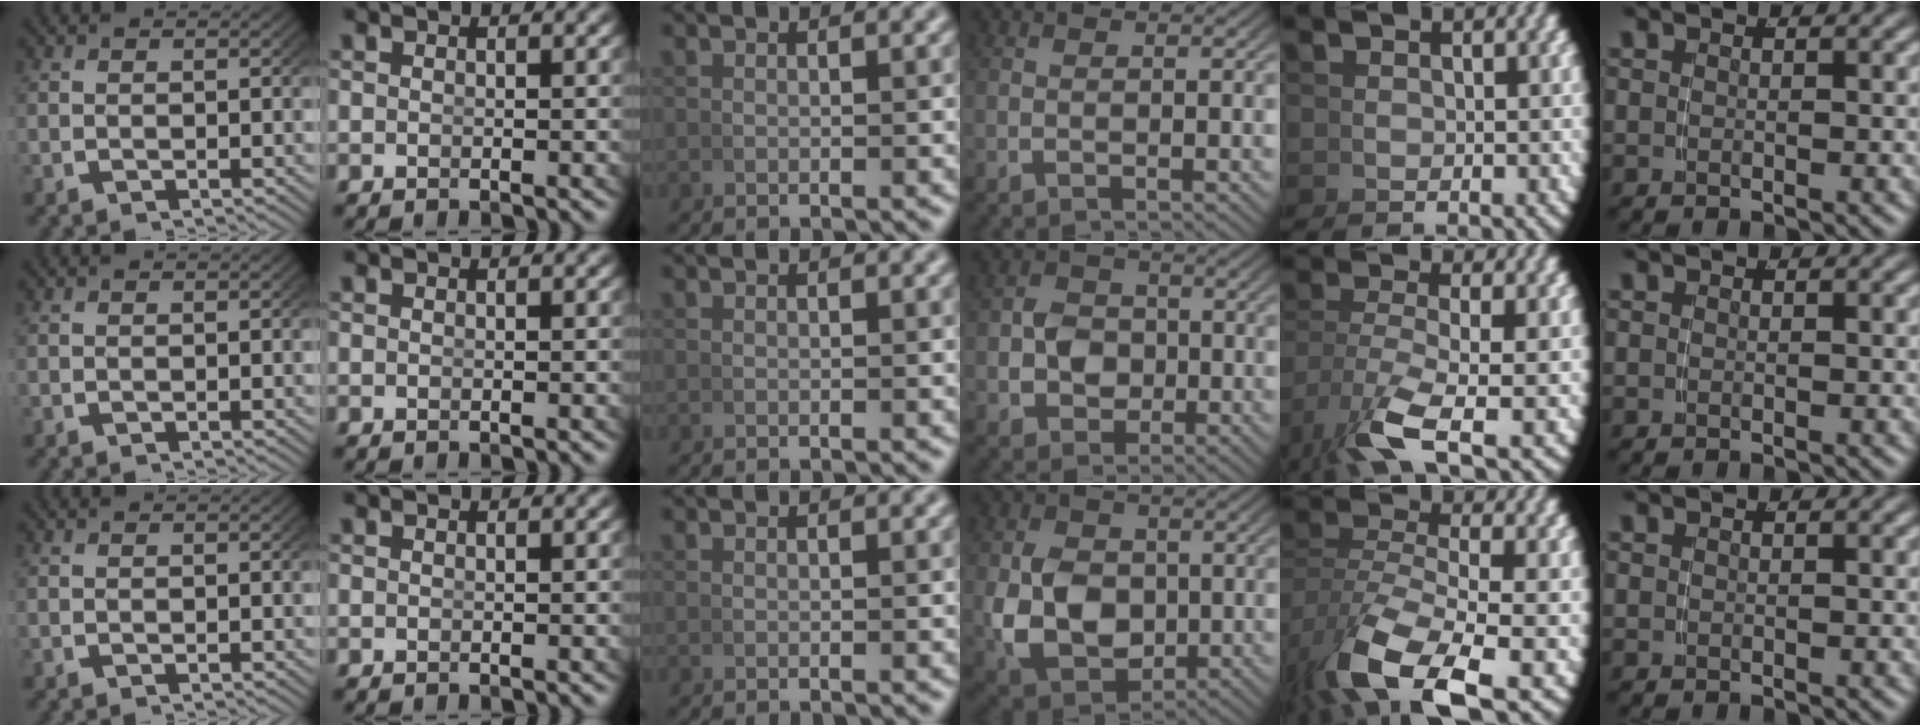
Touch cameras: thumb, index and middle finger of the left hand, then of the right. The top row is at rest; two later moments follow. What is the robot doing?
{"motion": "grasp_and_lifting", "object": "pen"}